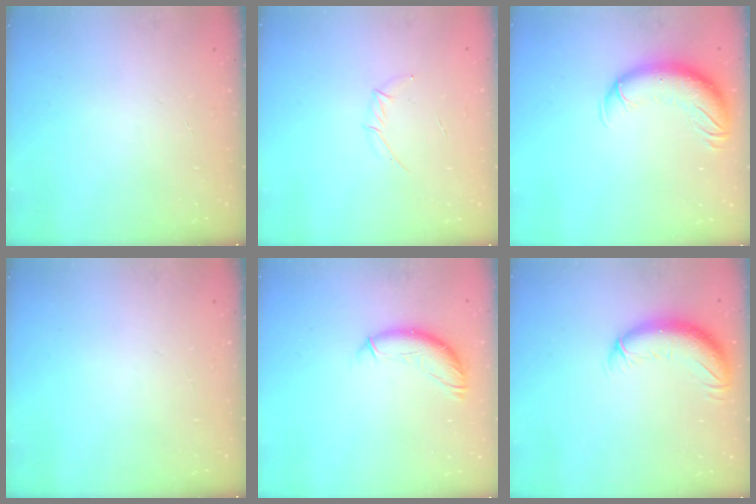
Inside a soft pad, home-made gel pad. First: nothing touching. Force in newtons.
{"total": 3.8, "press": 3.7, "slide": 1.0}
{"total": 12.4, "press": 11.9, "slide": 3.6}
{"total": 0.0}
{"total": 11.7, "press": 11.6, "slide": 1.2}
{"total": 11.4, "press": 11.0, "slide": 2.6}